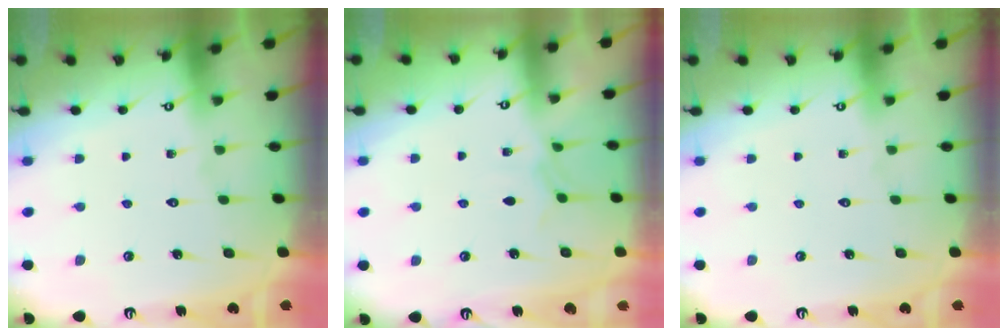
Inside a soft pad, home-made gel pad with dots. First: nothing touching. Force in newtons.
{"total": 3.8, "press": 3.7, "slide": 0.5}
{"total": 0.0}